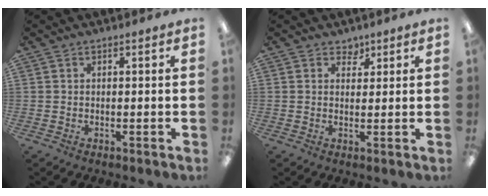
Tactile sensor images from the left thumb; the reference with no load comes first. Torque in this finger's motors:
{"motor_torque": [0.21, -0.10, 0.20, -0.29, 0.00]}